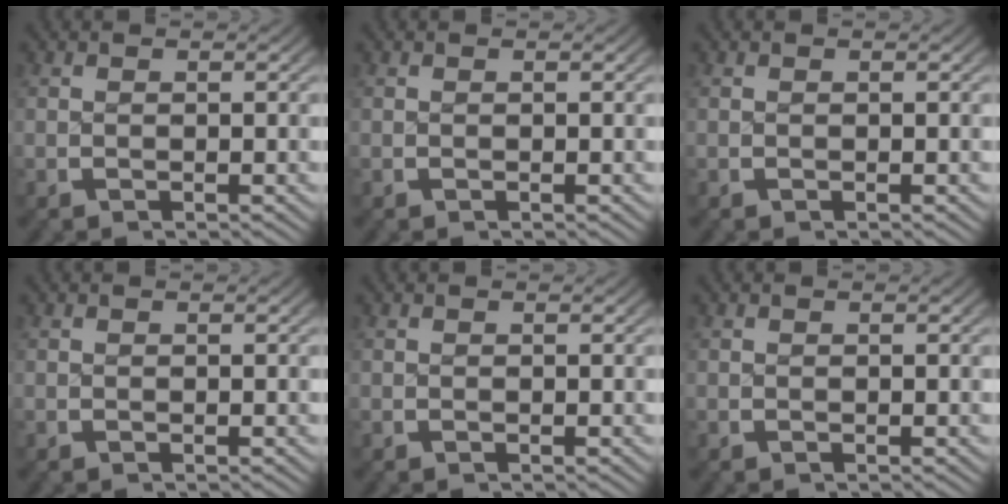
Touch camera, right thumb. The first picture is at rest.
{"total": 0.0}
{"total": 0.0}
{"total": 0.0}
{"total": 0.0}
{"total": 0.0}